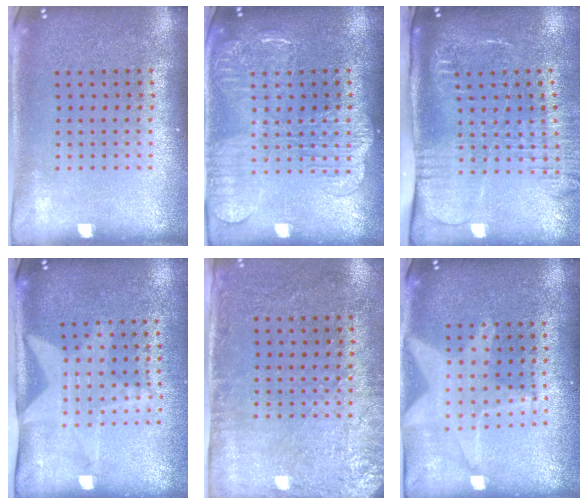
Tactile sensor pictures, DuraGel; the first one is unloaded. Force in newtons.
{"total": 2.2, "press": 2.1, "slide": 0.4}
{"total": 2.7, "press": 2.1, "slide": 1.7}
{"total": 2.1, "press": 1.5, "slide": 1.4}
{"total": 2.8, "press": 2.3, "slide": 1.6}
{"total": 1.8, "press": 1.6, "slide": 0.9}